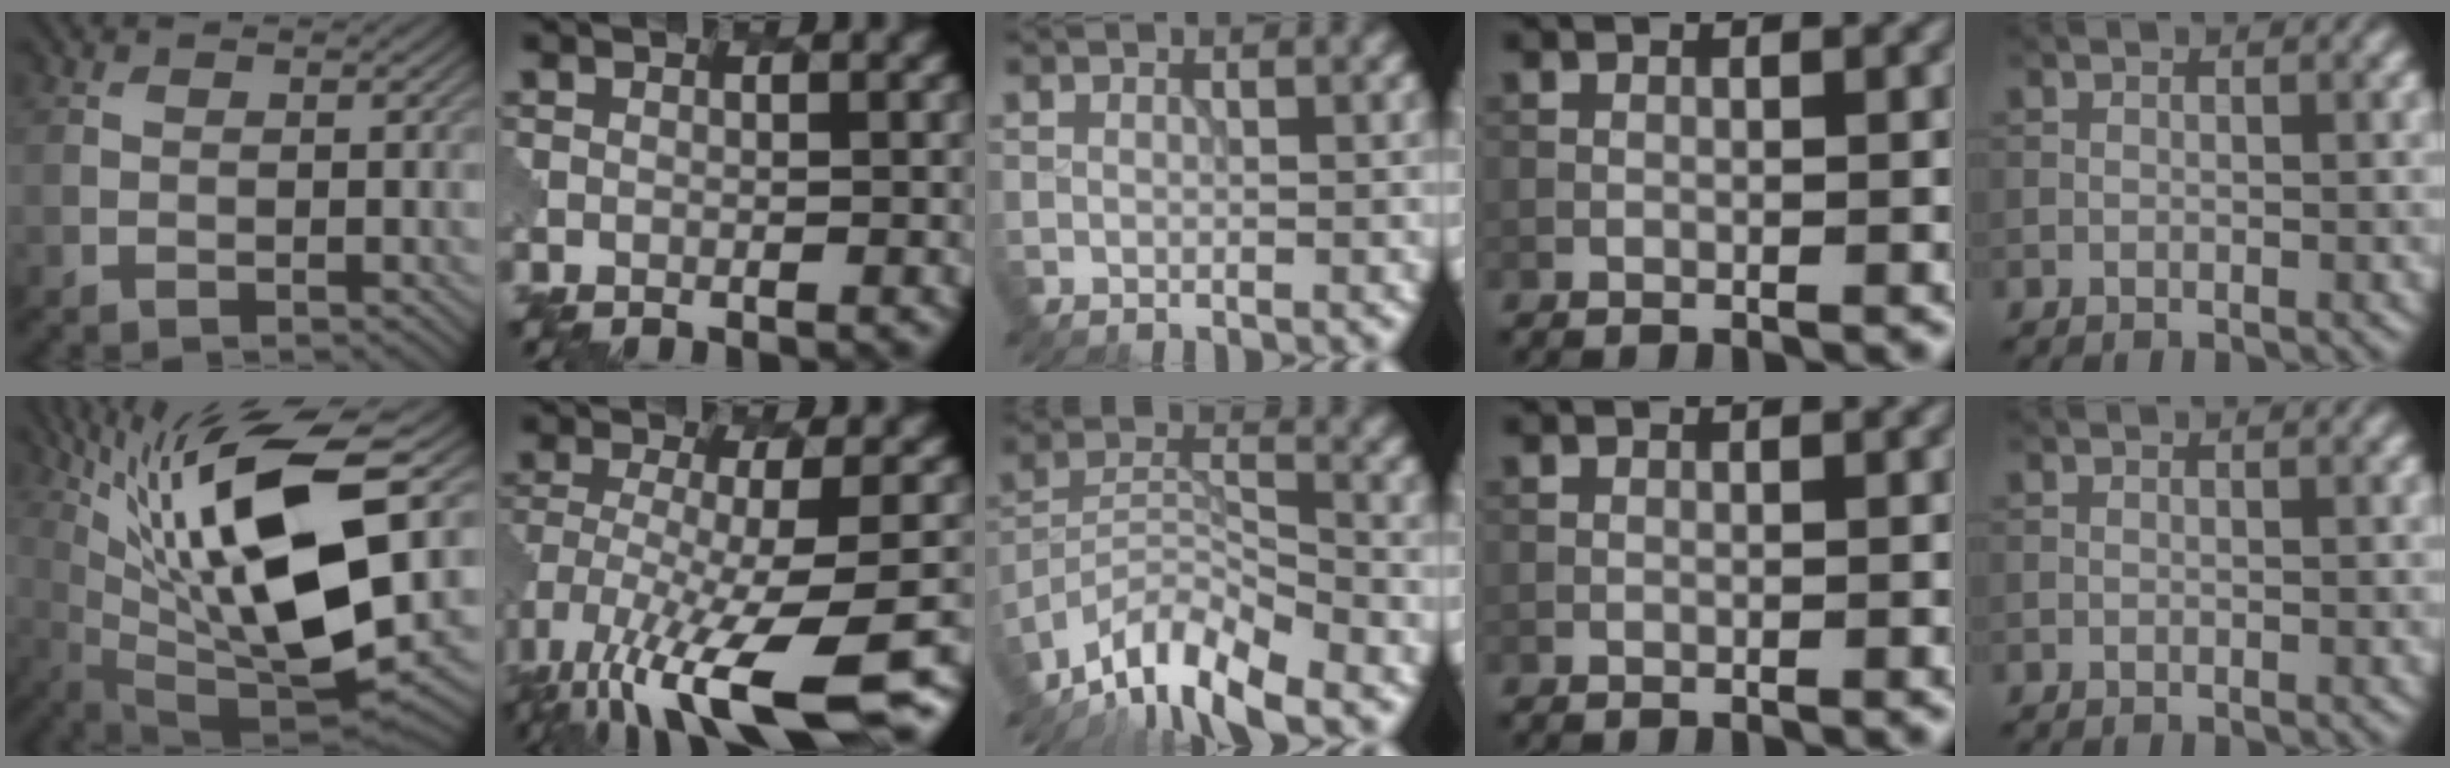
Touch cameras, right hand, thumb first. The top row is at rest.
{"thumb": {"total": 18.6, "force": [4.8, 6.3, 16.9], "torque": [-0.329, 0.012, 0.091]}, "index": {"total": 13.6, "force": [-8.4, 3.7, 10.1], "torque": [-0.206, -0.029, -0.116]}, "middle": {"total": 7.8, "force": [-6.5, 2.0, 3.8], "torque": [-0.058, -0.002, -0.132]}}